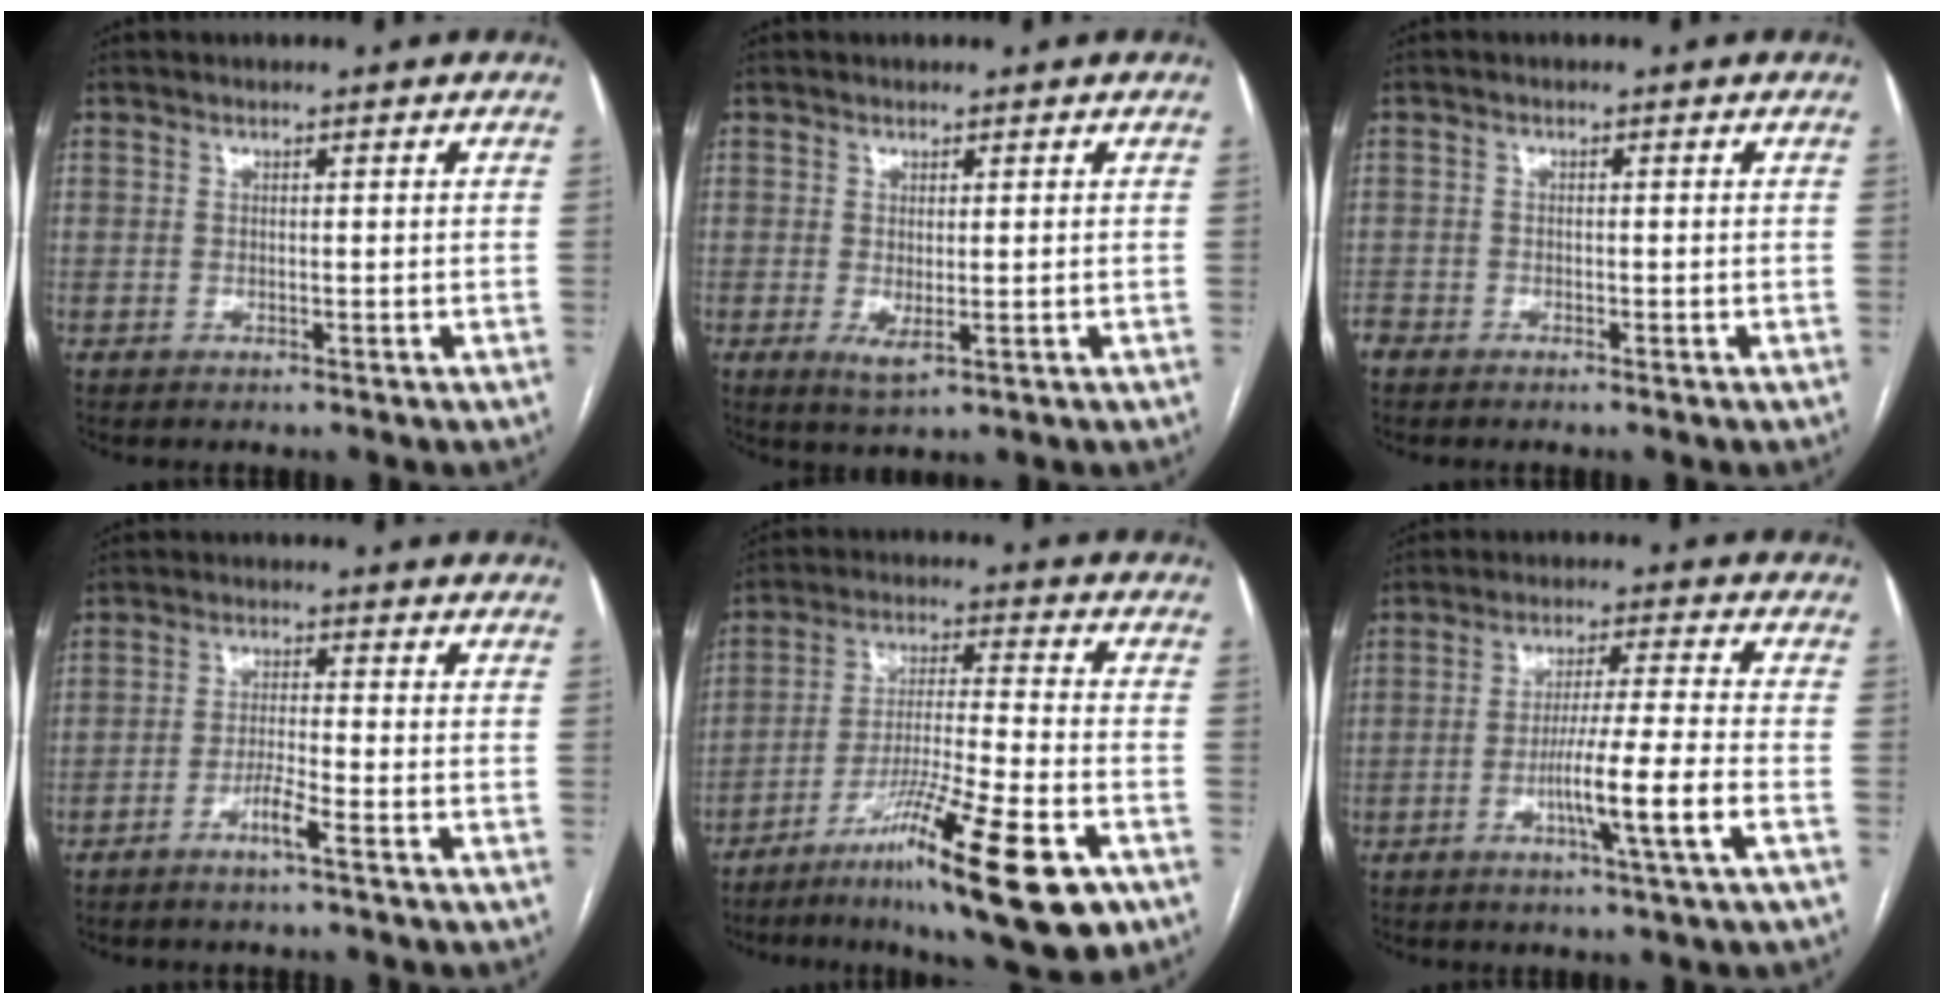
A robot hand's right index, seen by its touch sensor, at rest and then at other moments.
{"total": 2.7, "force": [-0.5, 0.9, 2.5], "torque": [-0.042, -0.009, 0.001]}
{"total": 1.7, "force": [-1.4, 1.0, 0.2], "torque": [-0.007, 0.001, -0.026]}
{"total": 3.4, "force": [-2.2, -0.4, 2.6], "torque": [-0.052, -0.003, -0.045]}
{"total": 18.3, "force": [-10.2, 1.5, 15.1], "torque": [-0.234, -0.031, -0.169]}
{"total": 9.4, "force": [-3.3, -1.4, 8.7], "torque": [-0.156, -0.010, -0.062]}